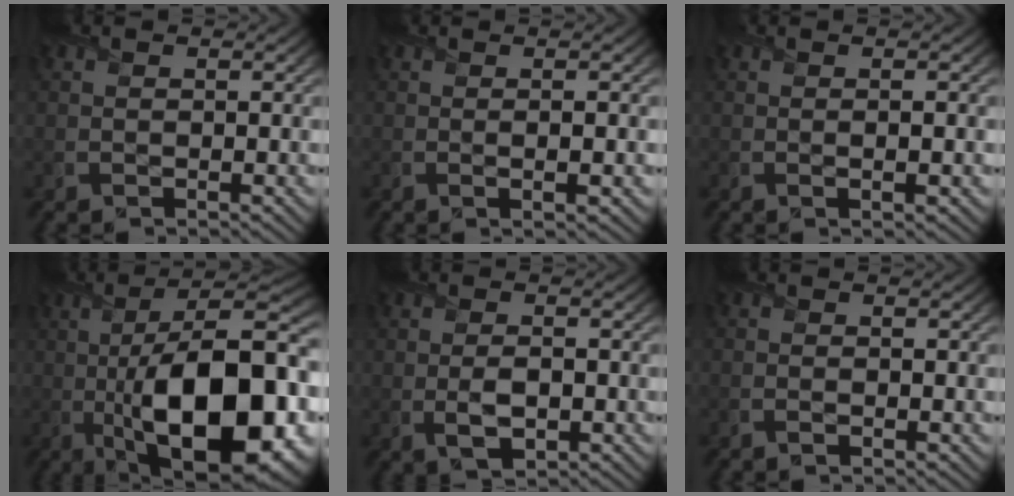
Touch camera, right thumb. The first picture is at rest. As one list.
[{"total": 2.7, "force": [0.2, 0.5, 2.7], "torque": [-0.038, 0.008, -0.003]}, {"total": 1.7, "force": [0.1, 0.3, 1.7], "torque": [-0.027, 0.003, -0.002]}, {"total": 20.9, "force": [-4.0, 8.9, 18.5], "torque": [-0.297, -0.004, -0.061]}, {"total": 3.5, "force": [-0.8, 1.9, 2.9], "torque": [-0.062, -0.010, -0.012]}, {"total": 1.0, "force": [-0.6, 0.2, 0.7], "torque": [-0.017, -0.002, -0.011]}]